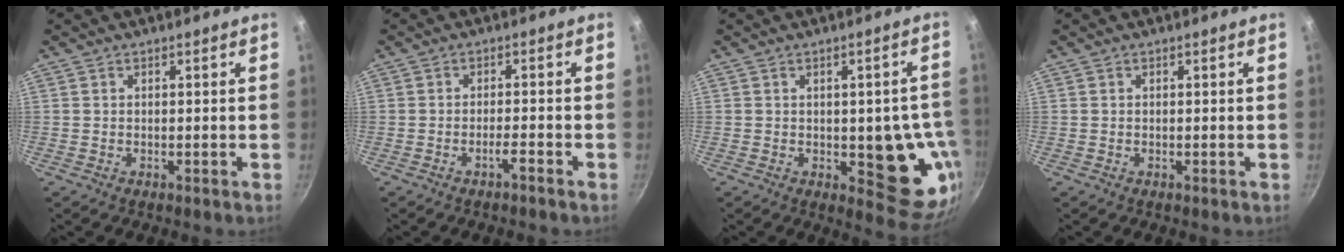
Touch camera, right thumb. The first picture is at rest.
{"total": 2.1, "force": [-1.6, 0.0, 1.4], "torque": [-0.031, 0.015, -0.025]}
{"total": 14.3, "force": [-2.4, 6.7, 12.4], "torque": [-0.085, -0.003, -0.025]}
{"total": 0.0}